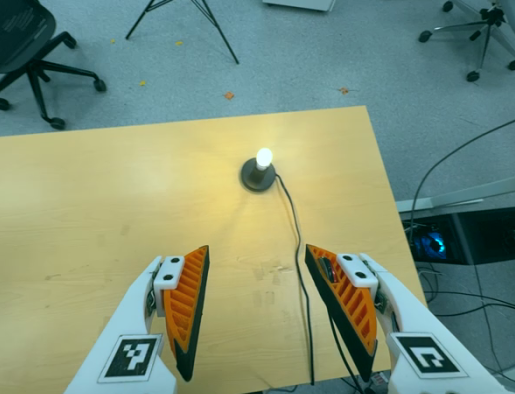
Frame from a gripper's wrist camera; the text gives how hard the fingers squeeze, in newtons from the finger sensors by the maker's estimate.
{"total": 0.0}